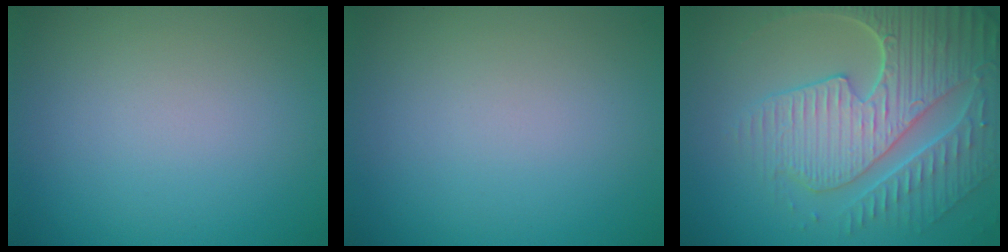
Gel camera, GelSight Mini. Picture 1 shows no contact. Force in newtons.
{"total": 0.0}
{"total": 8.4, "press": 6.1, "slide": 5.8}